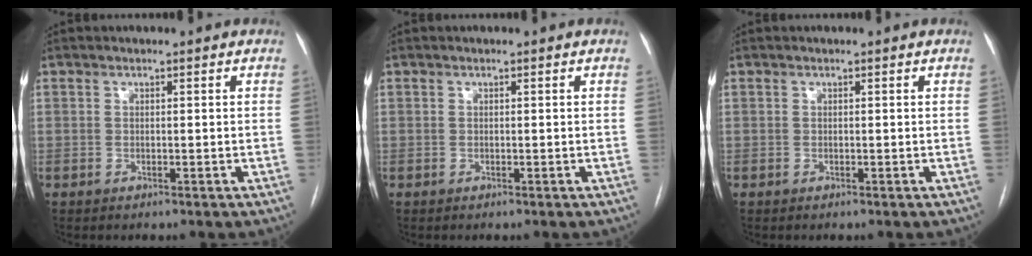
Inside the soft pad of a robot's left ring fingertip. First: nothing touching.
{"total": 0.0}
{"total": 0.0}